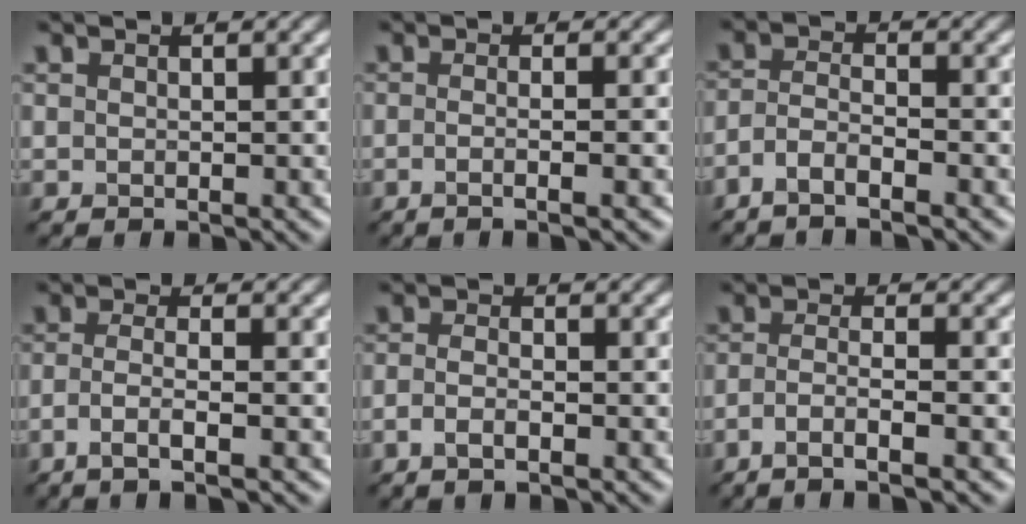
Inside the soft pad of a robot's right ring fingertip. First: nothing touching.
{"total": 4.1, "force": [-0.4, 1.8, 3.6], "torque": [-0.014, 0.002, -0.028]}
{"total": 2.7, "force": [-2.0, 0.6, 1.7], "torque": [-0.036, 0.001, -0.048]}
{"total": 3.2, "force": [-1.3, 0.7, 2.8], "torque": [-0.052, -0.003, -0.034]}
{"total": 1.7, "force": [-0.8, 0.6, 1.4], "torque": [-0.028, -0.001, -0.018]}
{"total": 3.5, "force": [-1.9, 0.6, 2.9], "torque": [-0.051, -0.001, -0.045]}